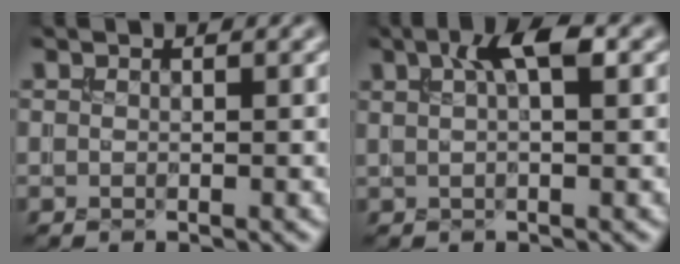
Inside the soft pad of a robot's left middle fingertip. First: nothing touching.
{"total": 3.6, "force": [1.4, 1.0, 3.2], "torque": [-0.049, 0.008, 0.024]}